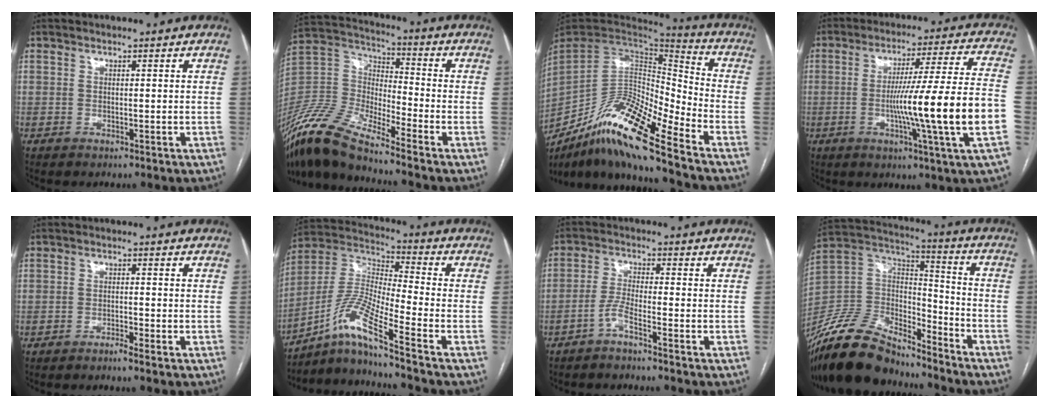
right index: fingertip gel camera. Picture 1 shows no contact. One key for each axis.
{"total": 14.5, "fx": -12.3, "fy": 1.9, "fz": 7.5, "tx": -0.163, "ty": 0.002, "tz": -0.242}
{"total": 18.6, "fx": -13.5, "fy": 2.2, "fz": 12.7, "tx": -0.250, "ty": -0.001, "tz": -0.249}
{"total": 18.2, "fx": -3.9, "fy": -1.9, "fz": 17.7, "tx": -0.268, "ty": -0.004, "tz": -0.067}
{"total": 1.5, "fx": -1.2, "fy": -0.3, "fz": 0.9, "tx": -0.018, "ty": 0.001, "tz": -0.024}
{"total": 11.3, "fx": -7.5, "fy": -0.8, "fz": 8.4, "tx": -0.186, "ty": 0.008, "tz": -0.145}
{"total": 3.1, "fx": -2.4, "fy": -0.4, "fz": 2.0, "tx": -0.048, "ty": -0.001, "tz": -0.053}
{"total": 19.6, "fx": -16.6, "fy": 6.9, "fz": 7.8, "tx": -0.163, "ty": 0.031, "tz": -0.308}